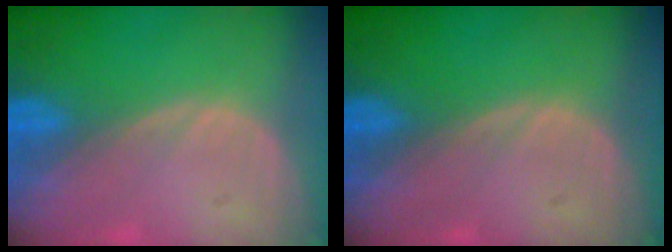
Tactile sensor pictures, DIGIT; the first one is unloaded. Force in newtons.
{"total": 0.0}